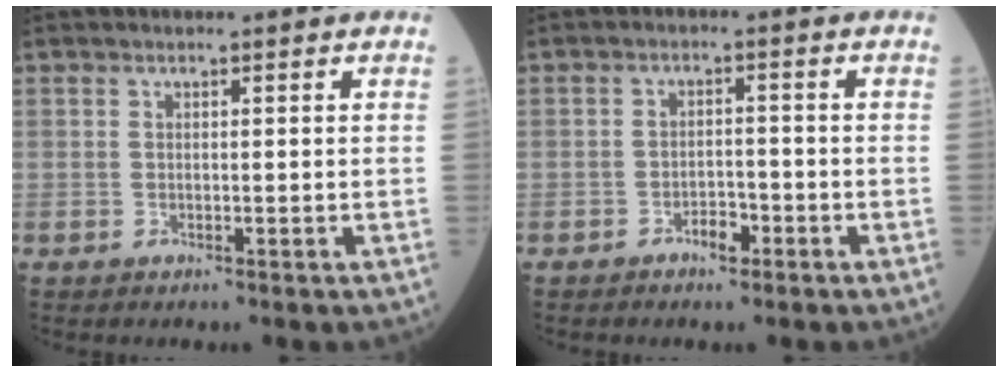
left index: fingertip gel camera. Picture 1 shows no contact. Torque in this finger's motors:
{"motor_torque": [-0.02, 0.03, 0.02, 0.01]}